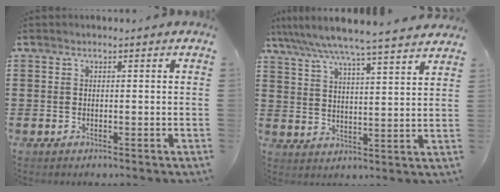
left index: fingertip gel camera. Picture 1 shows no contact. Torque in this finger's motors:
{"motor_torque": [2.14, 0.00, 0.85, 0.21]}